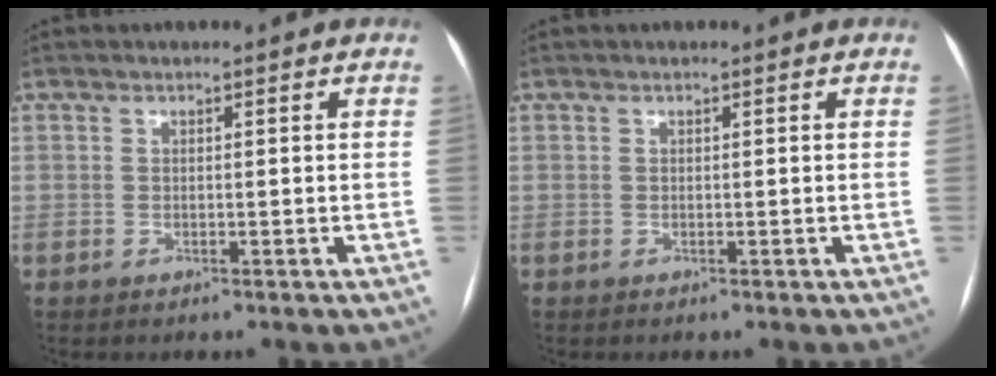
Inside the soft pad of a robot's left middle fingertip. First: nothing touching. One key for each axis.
{"total": 0.0}